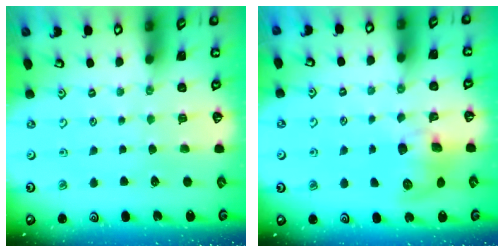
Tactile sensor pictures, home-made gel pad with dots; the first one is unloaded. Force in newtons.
{"total": 9.5, "press": 9.4, "slide": 0.6}